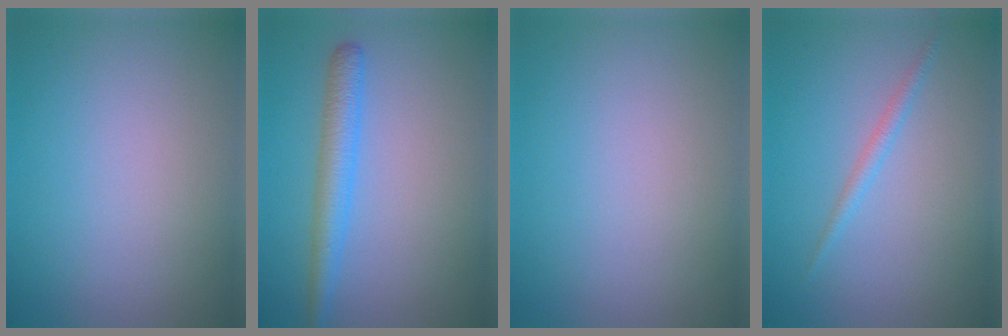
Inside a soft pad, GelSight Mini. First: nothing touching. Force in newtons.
{"total": 3.2, "press": 3.2, "slide": 0.1}
{"total": 0.0}
{"total": 1.2, "press": 1.2, "slide": 0.1}